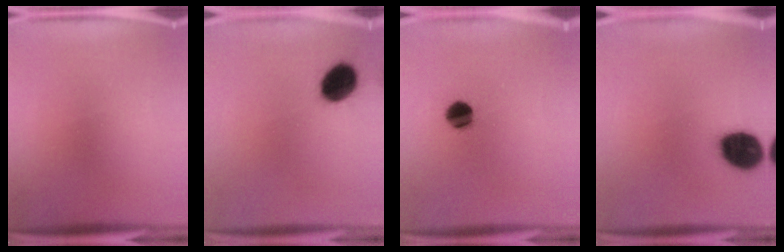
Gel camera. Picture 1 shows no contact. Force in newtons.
{"total": 9.3}
{"total": 6.4}
{"total": 13.6}